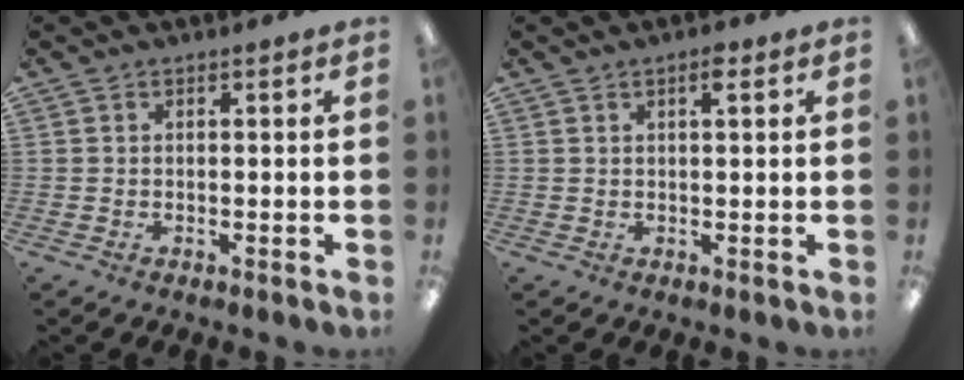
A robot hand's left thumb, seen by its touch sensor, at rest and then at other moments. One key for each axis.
{"total": 2.5, "fx": 1.4, "fy": 0.6, "fz": 2.0, "tx": -0.028, "ty": -0.002, "tz": 0.020}